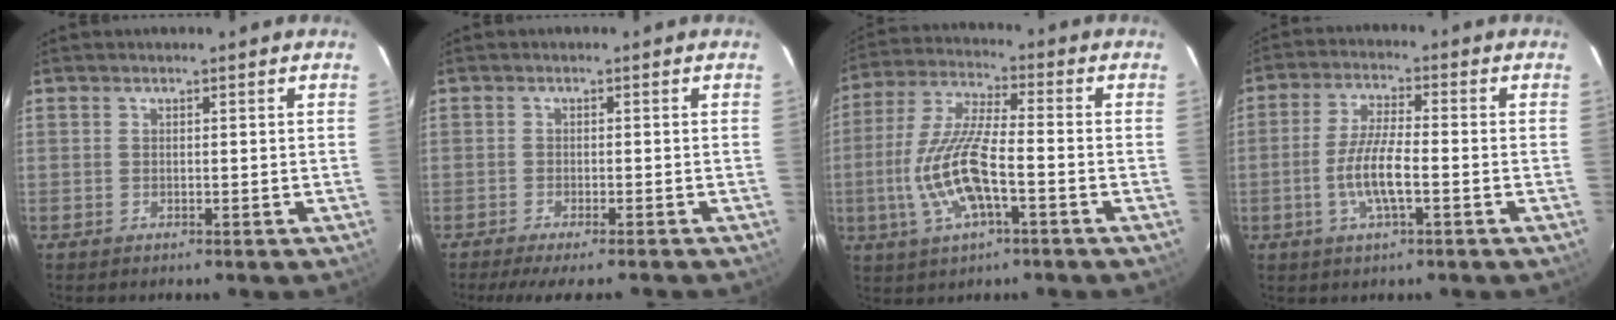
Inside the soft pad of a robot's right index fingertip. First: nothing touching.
{"total": 7.5, "force": [-6.4, 0.3, 3.8], "torque": [-0.076, -0.020, -0.100]}
{"total": 13.4, "force": [-4.0, 3.6, 12.2], "torque": [-0.259, -0.004, -0.078]}
{"total": 7.6, "force": [-2.3, 1.6, 7.0], "torque": [-0.143, -0.002, -0.045]}